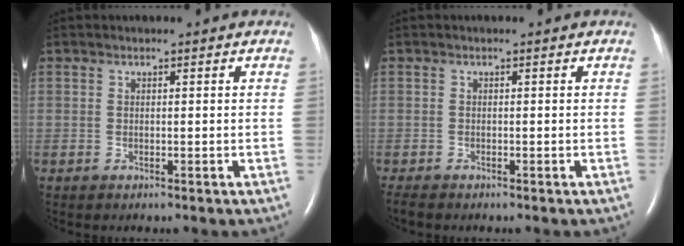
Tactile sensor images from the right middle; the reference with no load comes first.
{"total": 1.5, "force": [-1.3, 0.3, 0.7], "torque": [-0.019, -0.006, -0.020]}